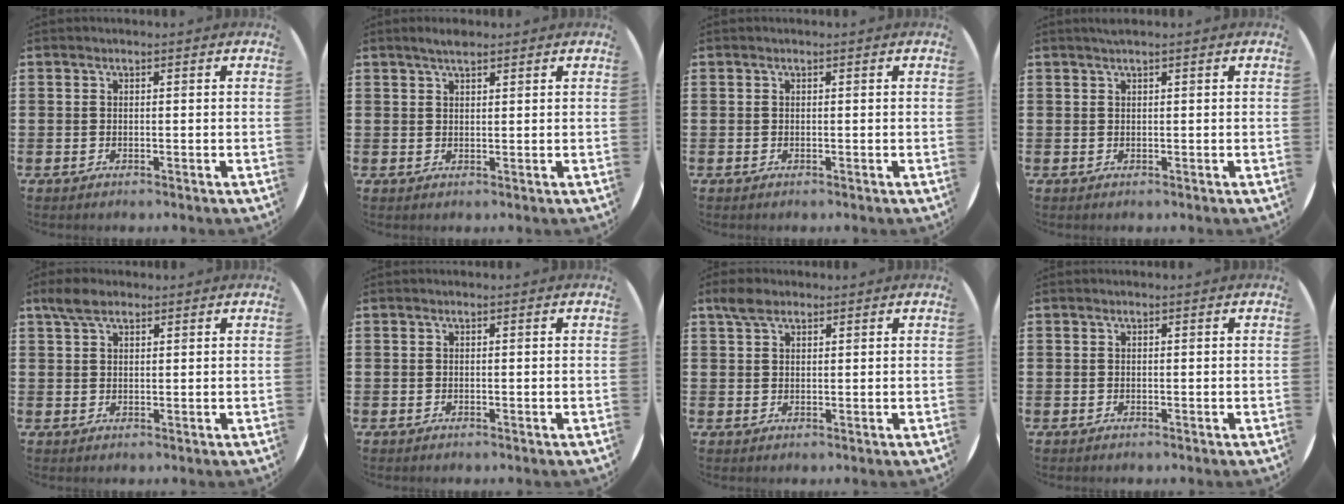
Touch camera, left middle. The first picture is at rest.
{"total": 2.0, "force": [1.7, 0.5, 1.0], "torque": [-0.013, 0.001, 0.028]}
{"total": 0.0}
{"total": 0.6, "force": [0.4, -0.1, 0.5], "torque": [-0.007, 0.000, 0.007]}
{"total": 3.4, "force": [2.5, 1.6, 1.6], "torque": [-0.029, 0.006, 0.045]}
{"total": 0.0}
{"total": 2.7, "force": [2.1, 1.4, 1.0], "torque": [-0.015, 0.005, 0.037]}
{"total": 0.0}